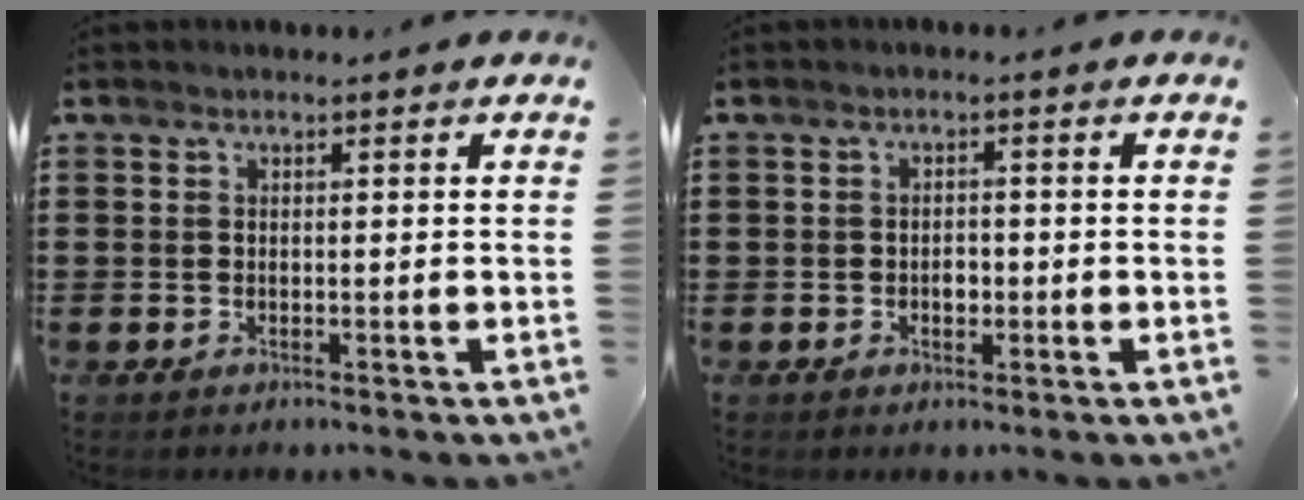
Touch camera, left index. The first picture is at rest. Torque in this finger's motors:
{"motor_torque": [0.02, 0.02, 0.02, 0.03]}